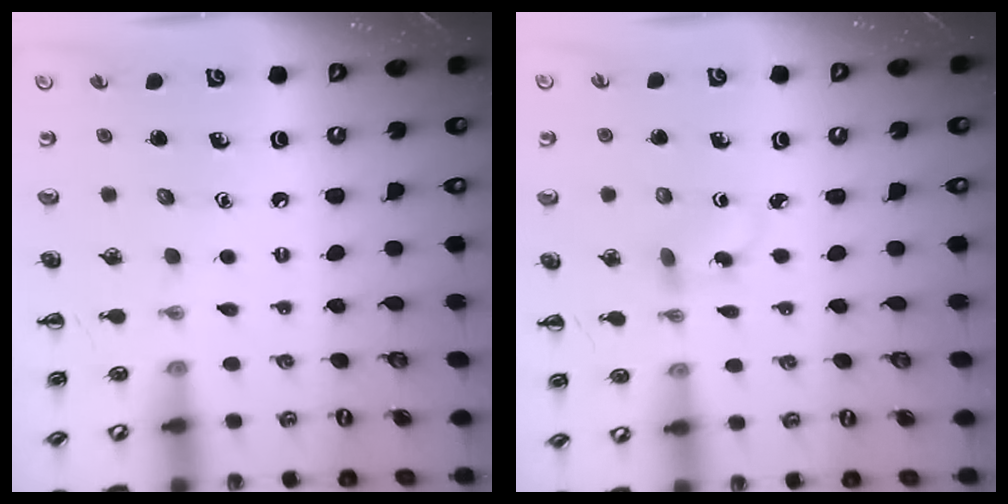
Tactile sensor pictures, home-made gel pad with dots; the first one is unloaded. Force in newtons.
{"total": 1.8, "press": 1.7, "slide": 0.8}